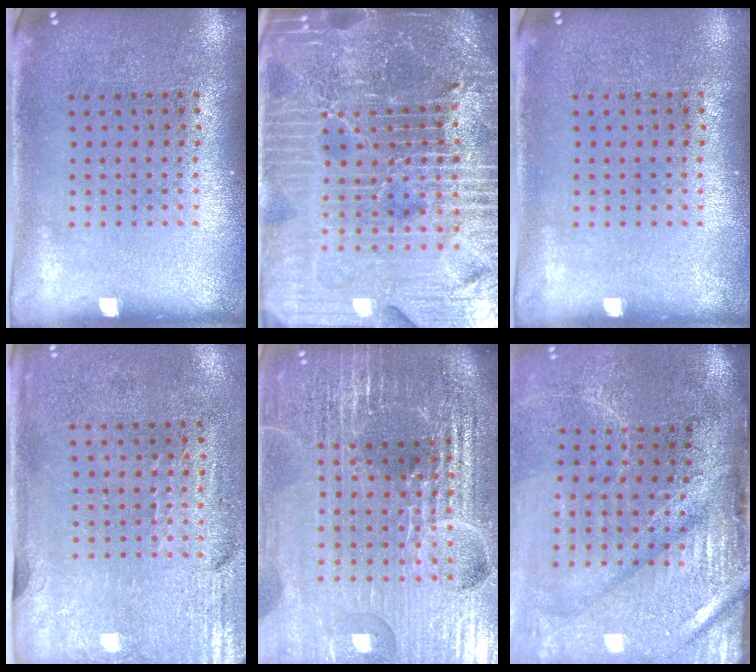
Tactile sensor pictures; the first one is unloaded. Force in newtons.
{"total": 7.3, "press": 6.3, "slide": 3.7}
{"total": 0.0}
{"total": 2.9, "press": 2.5, "slide": 1.5}
{"total": 6.7, "press": 5.9, "slide": 3.3}
{"total": 4.5, "press": 3.7, "slide": 2.5}